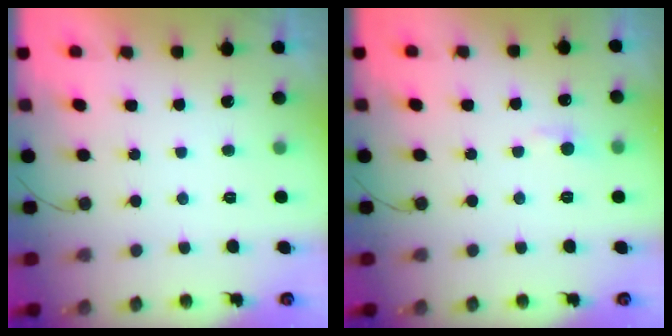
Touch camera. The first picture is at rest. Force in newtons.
{"total": 4.8, "press": 4.7, "slide": 0.7}